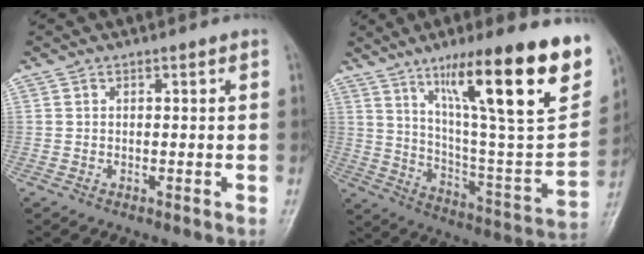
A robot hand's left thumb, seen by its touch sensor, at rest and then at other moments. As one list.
[{"total": 29.4, "force": [15.7, 5.2, 24.3], "torque": [-0.354, -0.046, 0.254]}]